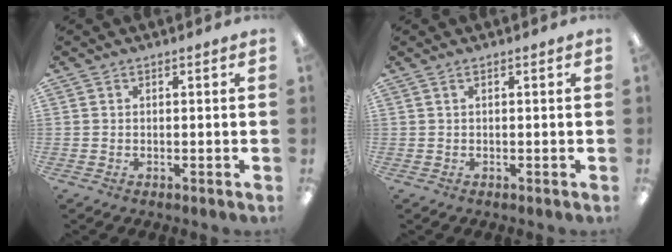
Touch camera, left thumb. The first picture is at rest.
{"total": 0.6, "force": [0.3, 0.1, 0.5], "torque": [-0.011, 0.000, 0.005]}